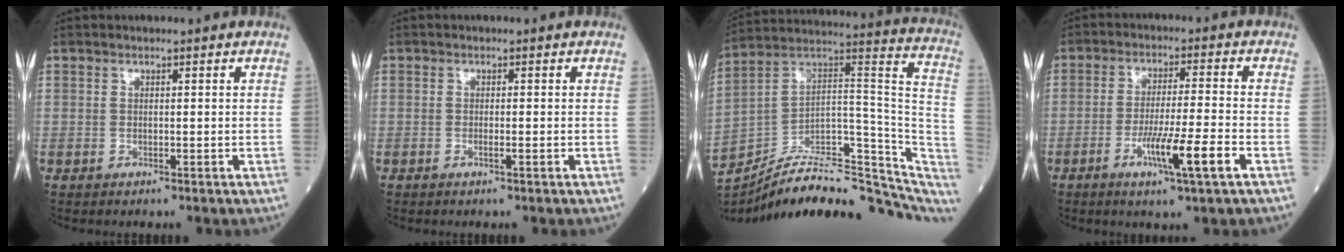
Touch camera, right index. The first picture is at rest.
{"total": 1.0, "force": [-0.4, 0.0, 0.9], "torque": [-0.019, -0.001, -0.006]}
{"total": 26.1, "force": [-21.2, 8.0, 13.0], "torque": [-0.164, 0.051, -0.310]}
{"total": 8.7, "force": [-3.7, -0.4, 7.8], "torque": [-0.140, -0.014, -0.065]}